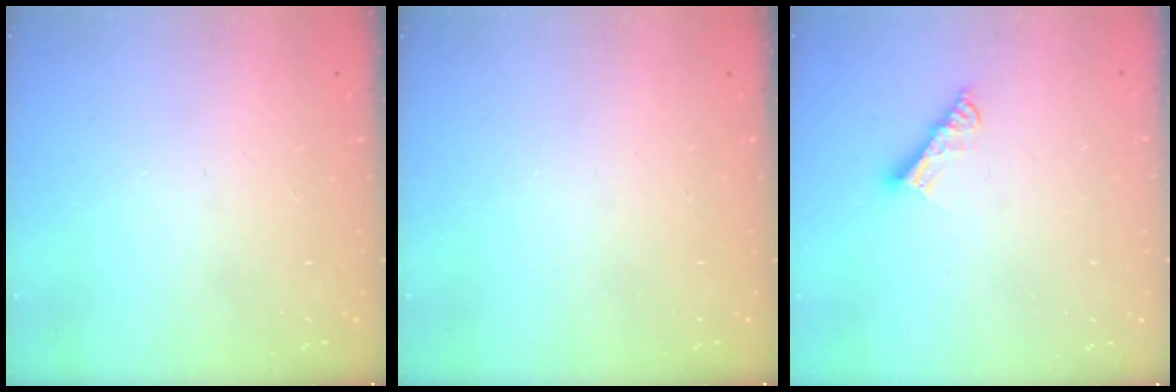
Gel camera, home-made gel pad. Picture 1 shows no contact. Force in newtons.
{"total": 0.0}
{"total": 6.1, "press": 6.1, "slide": 0.4}